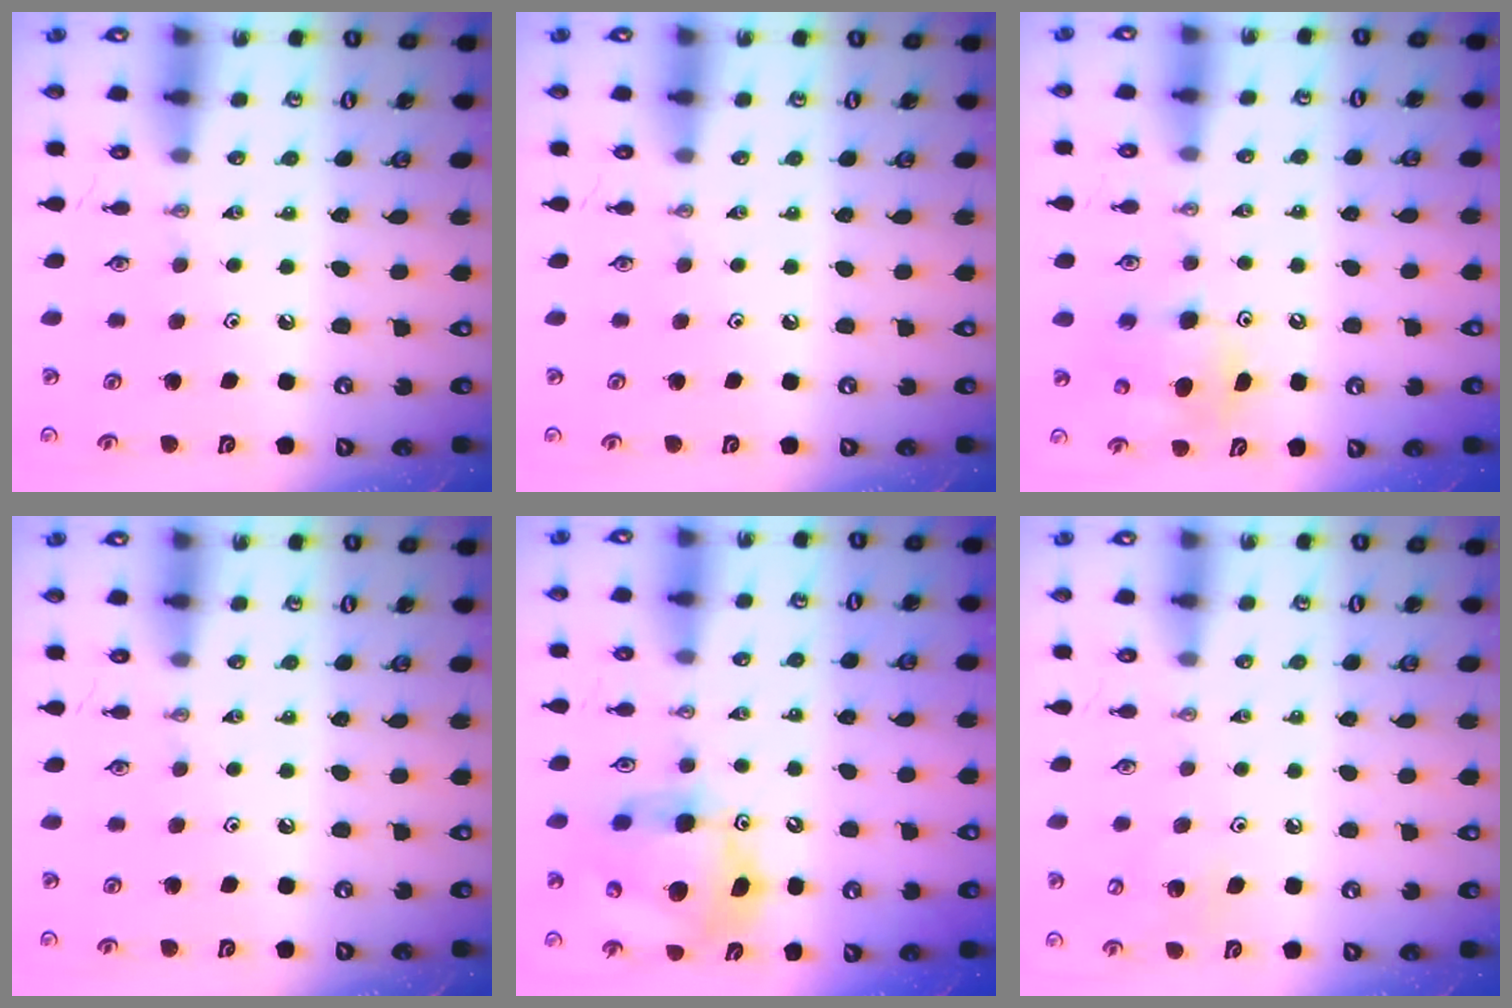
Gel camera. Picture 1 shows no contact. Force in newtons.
{"total": 0.0}
{"total": 7.0, "press": 6.9, "slide": 1.4}
{"total": 0.0}
{"total": 13.4, "press": 13.3, "slide": 1.4}
{"total": 7.1, "press": 7.1, "slide": 0.9}